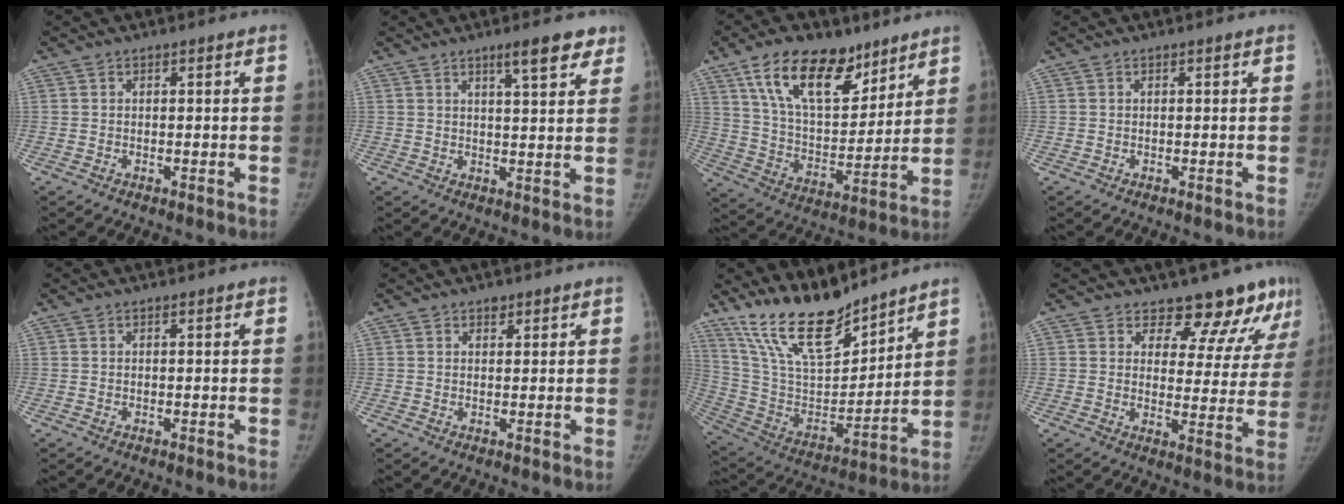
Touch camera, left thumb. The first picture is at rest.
{"total": 6.7, "force": [4.5, 1.4, 4.7], "torque": [-0.050, -0.024, 0.063]}
{"total": 19.2, "force": [11.9, 9.9, 11.4], "torque": [-0.151, -0.053, 0.213]}
{"total": 0.0}
{"total": 0.0}
{"total": 1.4, "force": [1.0, 0.9, 0.5], "torque": [0.002, -0.005, 0.013]}
{"total": 18.7, "force": [15.5, 5.6, 8.7], "torque": [-0.122, -0.095, 0.295]}
{"total": 12.4, "force": [10.5, 5.4, 3.7], "torque": [0.009, -0.073, 0.117]}